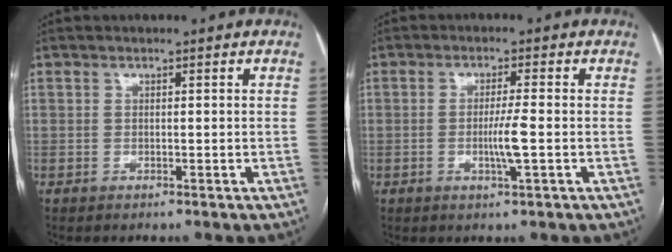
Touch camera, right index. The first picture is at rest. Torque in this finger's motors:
{"motor_torque": [0.71, 0.50, 0.36, 0.10]}